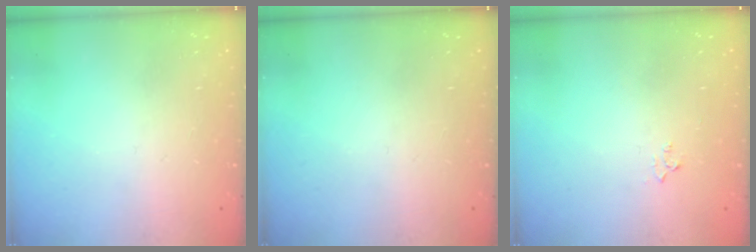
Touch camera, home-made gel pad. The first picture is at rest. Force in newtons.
{"total": 0.0}
{"total": 2.9, "press": 2.8, "slide": 0.4}